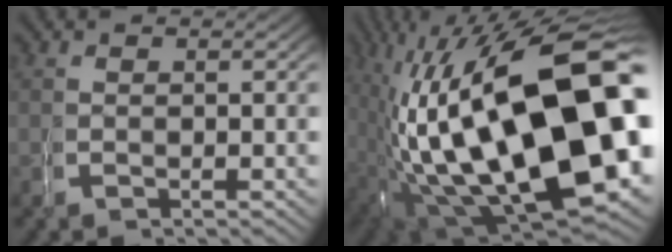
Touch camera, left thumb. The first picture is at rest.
{"total": 29.9, "force": [-5.4, 18.3, 23.0], "torque": [-0.411, -0.111, -0.018]}